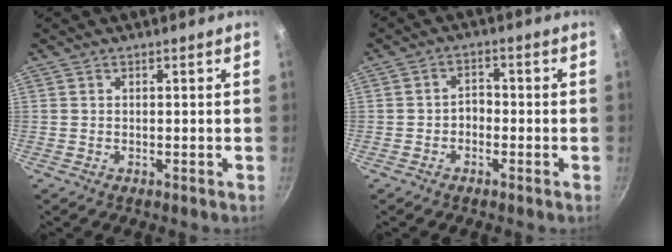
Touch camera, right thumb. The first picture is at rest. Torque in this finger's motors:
{"motor_torque": [0.01, 0.11, 0.30, -0.26, 0.05]}